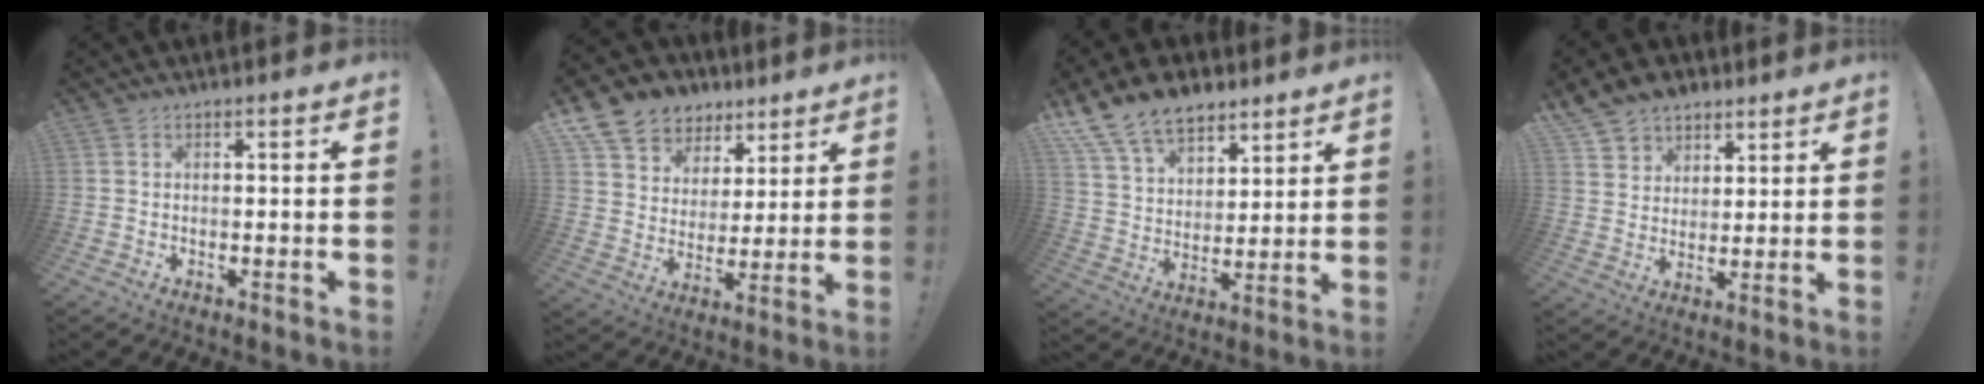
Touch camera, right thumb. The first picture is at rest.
{"total": 11.0, "force": [6.9, 8.2, 2.4], "torque": [-0.045, -0.051, 0.138]}
{"total": 14.7, "force": [10.8, 8.2, 5.7], "torque": [-0.118, -0.065, 0.207]}
{"total": 9.5, "force": [6.8, 6.4, 1.6], "torque": [-0.034, -0.047, 0.137]}